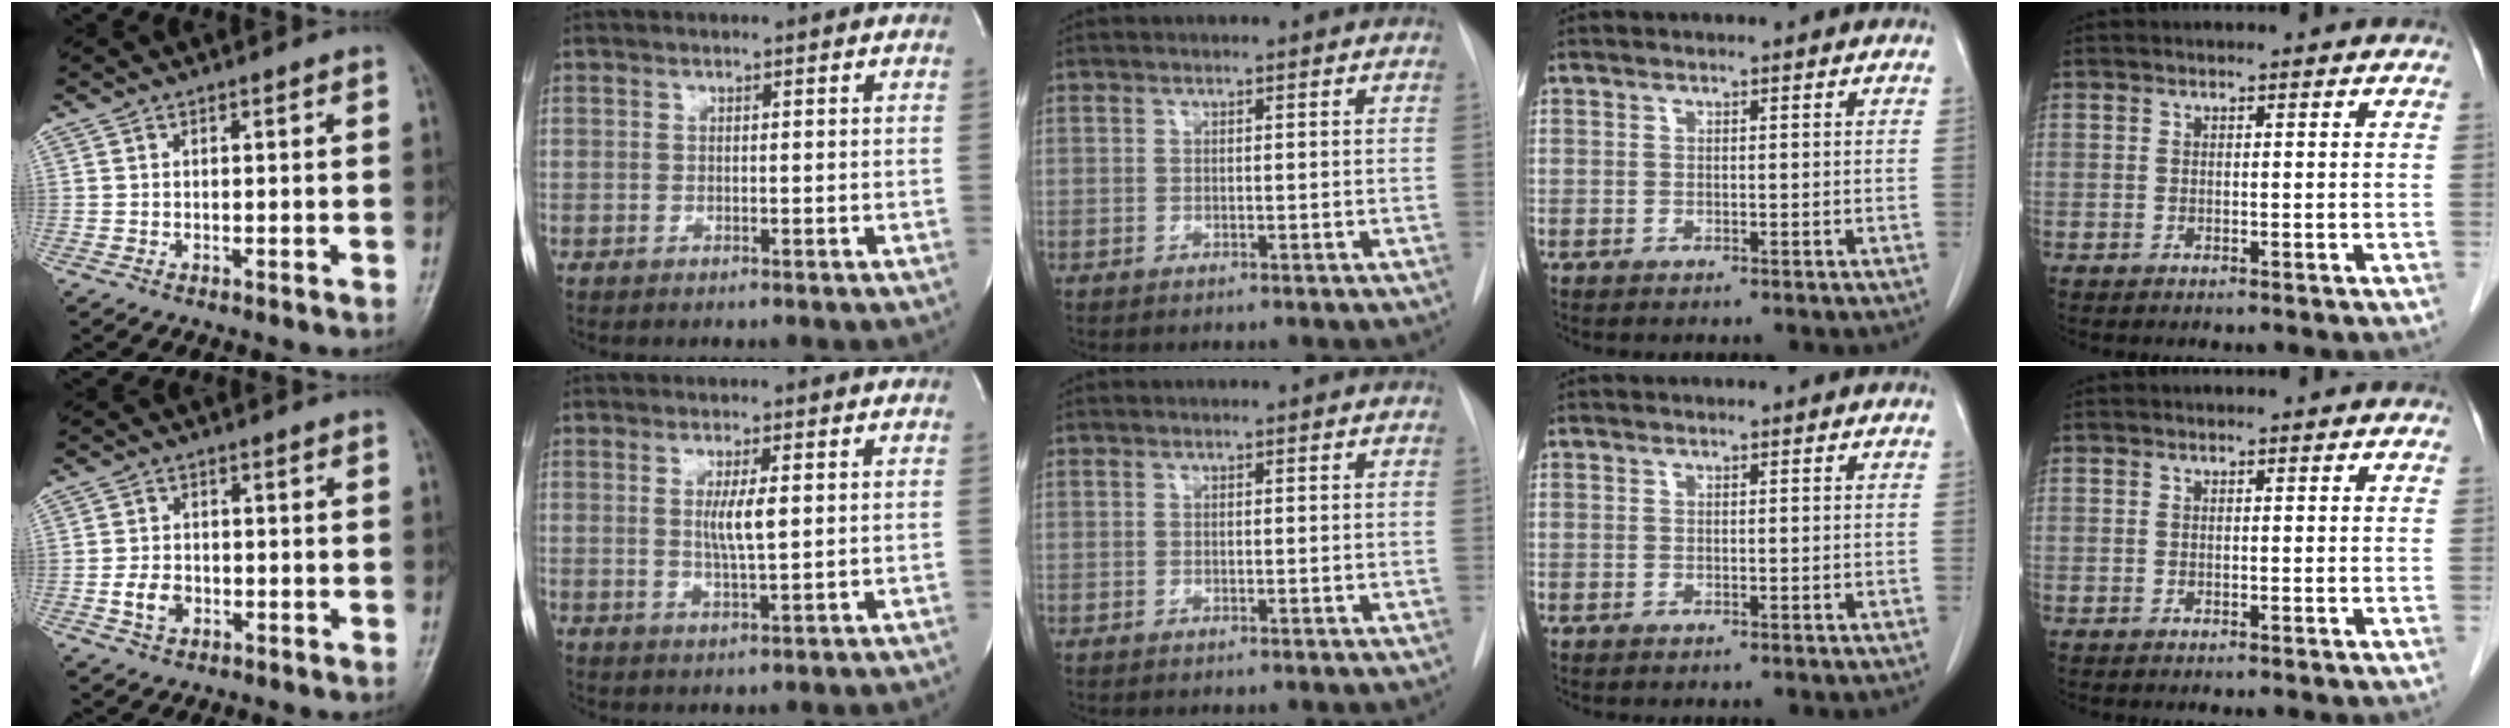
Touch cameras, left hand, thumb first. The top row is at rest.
{"thumb": {"total": 4.0, "force": [-1.3, 3.0, 2.3], "torque": [-0.037, 0.008, -0.025]}, "index": {"total": 3.9, "force": [0.4, 0.2, 3.9], "torque": [-0.075, -0.013, 0.008]}}